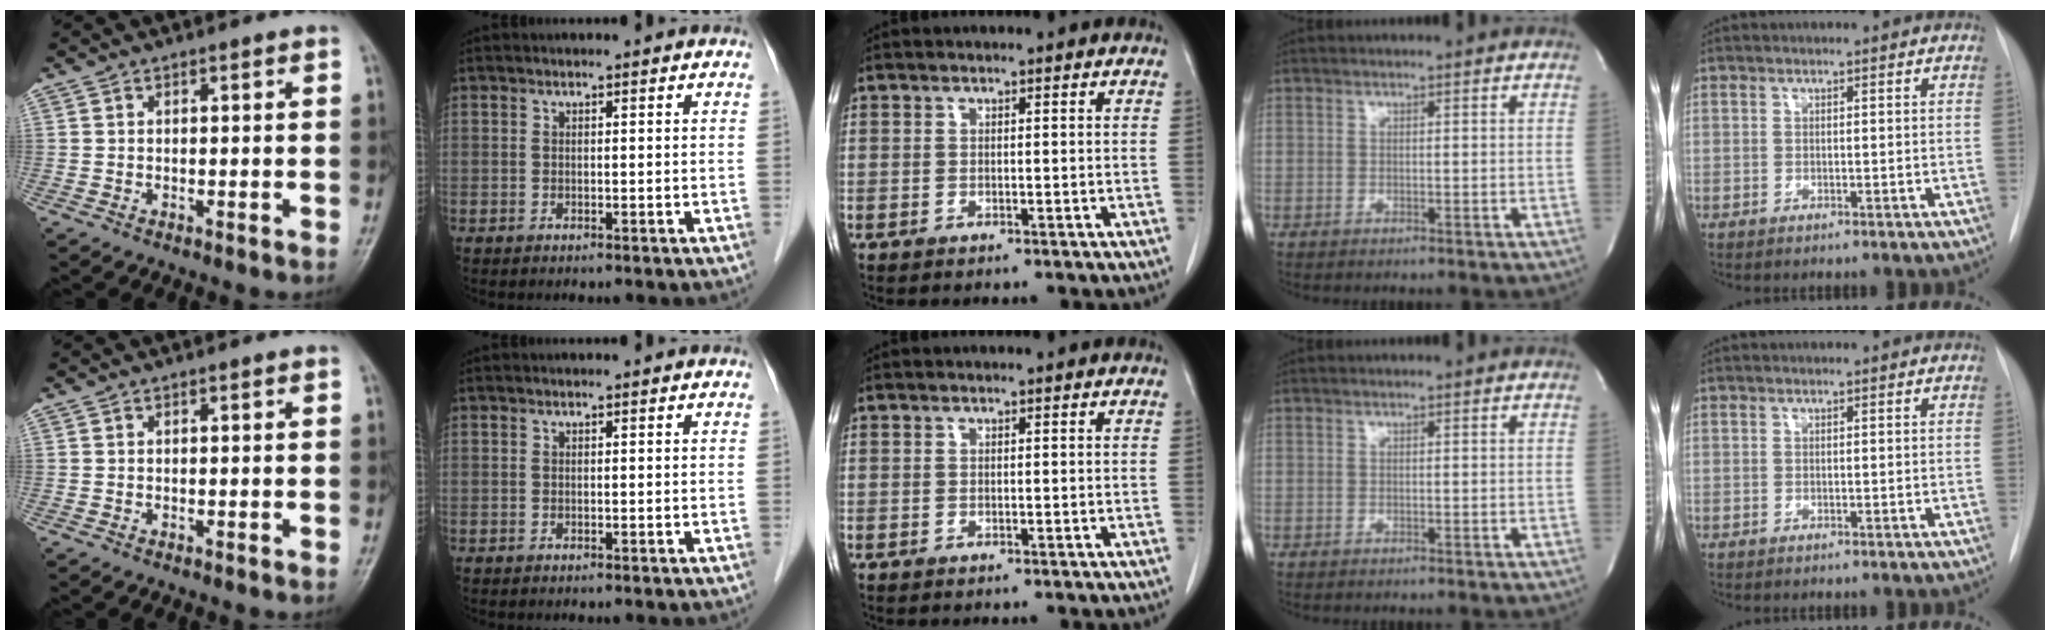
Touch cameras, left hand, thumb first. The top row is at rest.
{}